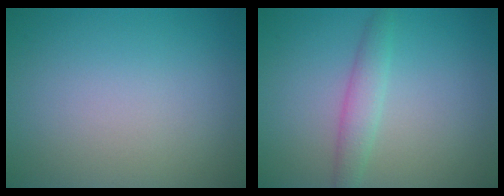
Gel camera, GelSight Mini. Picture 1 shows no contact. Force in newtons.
{"total": 2.2, "press": 2.2, "slide": 0.0}